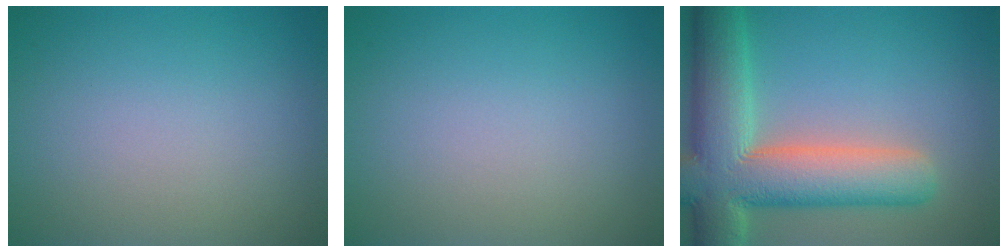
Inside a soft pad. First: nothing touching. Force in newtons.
{"total": 0.0}
{"total": 11.2, "press": 11.2, "slide": 1.2}